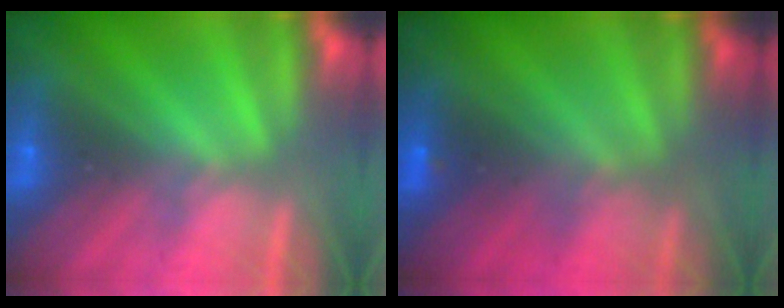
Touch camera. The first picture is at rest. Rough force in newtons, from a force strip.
{"total": 1.9}